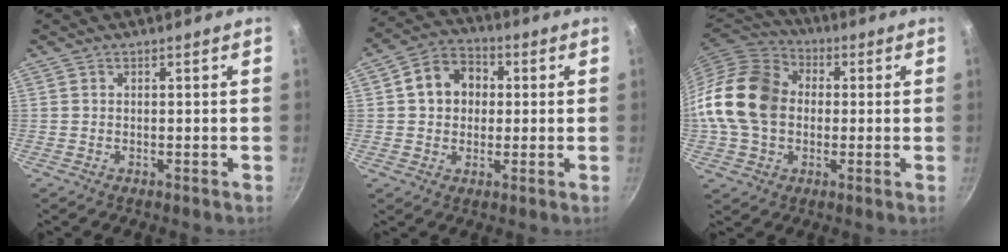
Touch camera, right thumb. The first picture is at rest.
{"total": 9.6, "force": [1.5, 7.9, 5.3], "torque": [-0.058, 0.018, 0.010]}
{"total": 17.5, "force": [0.5, 13.5, 11.2], "torque": [-0.196, 0.029, -0.004]}